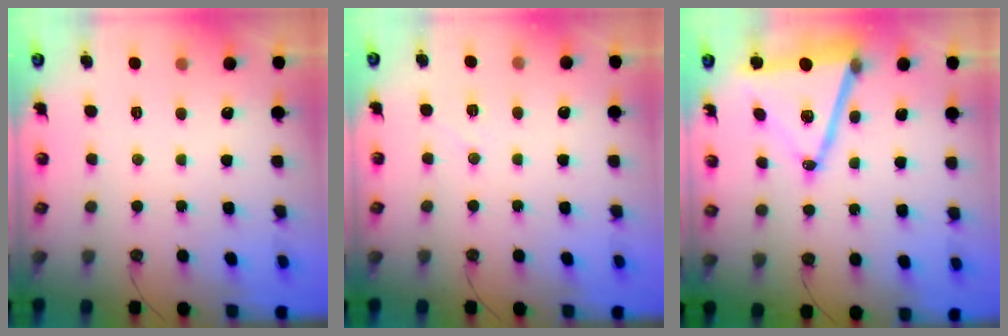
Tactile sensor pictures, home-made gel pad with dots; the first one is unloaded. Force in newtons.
{"total": 6.0, "press": 6.0, "slide": 1.0}
{"total": 17.6, "press": 17.2, "slide": 3.8}